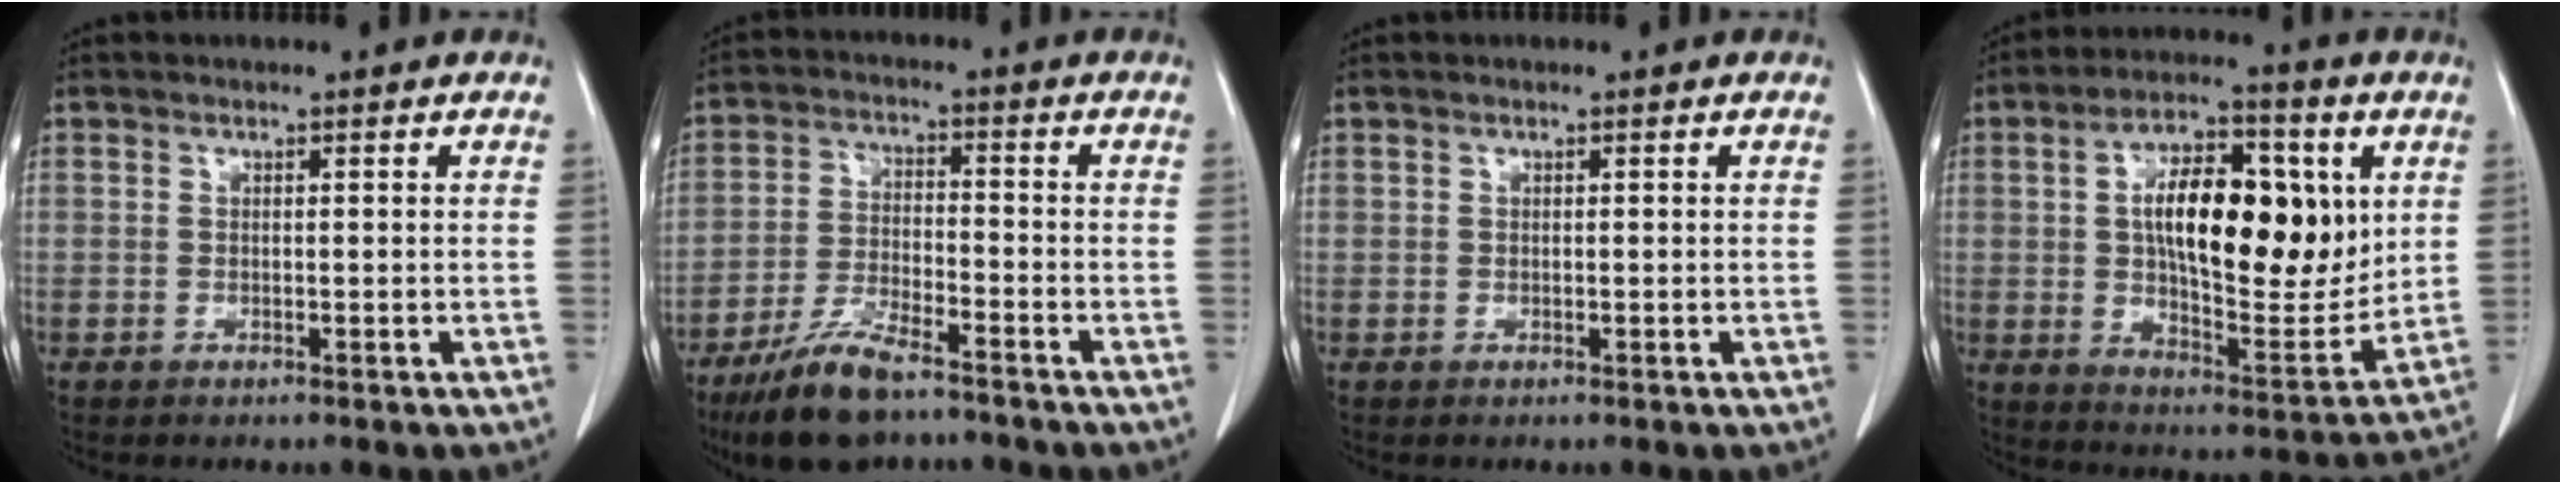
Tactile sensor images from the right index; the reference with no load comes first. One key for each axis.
{"total": 10.1, "fx": -7.5, "fy": 2.4, "fz": 6.3, "tx": -0.126, "ty": -0.022, "tz": -0.138}
{"total": 0.0}
{"total": 19.8, "fx": 4.1, "fy": 7.6, "fz": 17.8, "tx": -0.291, "ty": 0.011, "tz": 0.067}